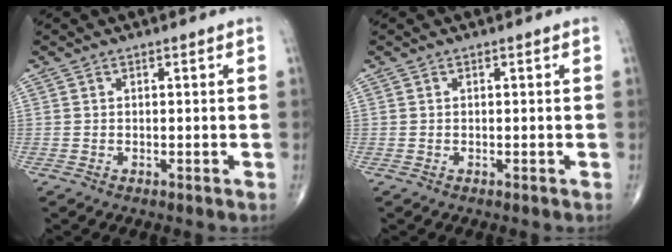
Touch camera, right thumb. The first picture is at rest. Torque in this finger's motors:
{"motor_torque": [-0.02, 0.02, -0.04, -0.03, 0.00]}